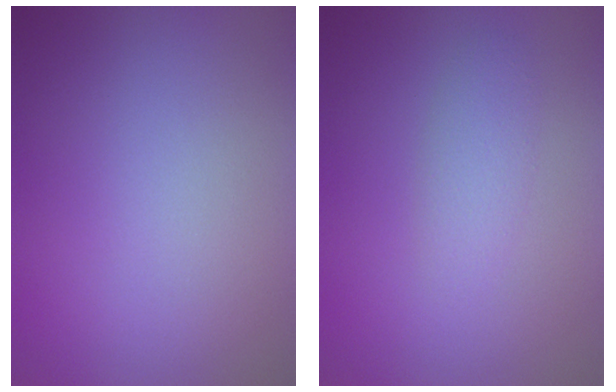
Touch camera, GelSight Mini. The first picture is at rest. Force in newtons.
{"total": 1.6, "press": 1.6, "slide": 0.1}